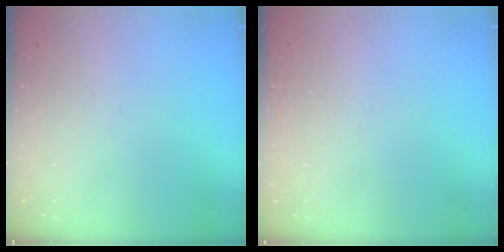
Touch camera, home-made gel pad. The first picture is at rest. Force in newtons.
{"total": 1.6, "press": 1.6, "slide": 0.0}